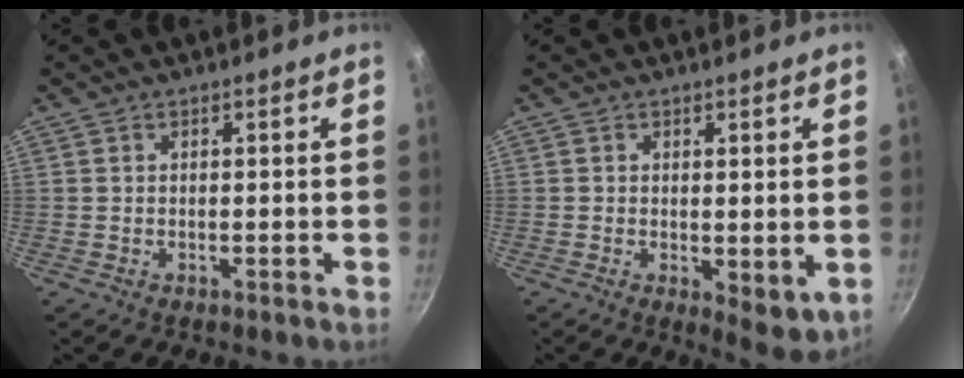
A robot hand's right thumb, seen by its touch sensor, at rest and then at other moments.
{"total": 5.6, "force": [-0.3, 2.7, 4.9], "torque": [-0.061, -0.015, 0.002]}